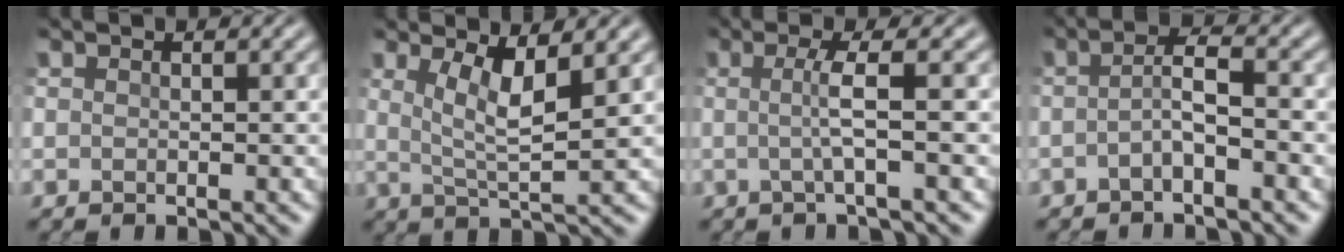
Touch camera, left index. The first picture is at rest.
{"total": 4.3, "force": [1.3, 1.0, 4.0], "torque": [-0.077, -0.010, 0.025]}
{"total": 2.7, "force": [-0.4, 0.4, 2.7], "torque": [-0.055, -0.002, -0.014]}
{"total": 2.3, "force": [-1.1, 0.4, 2.0], "torque": [-0.040, 0.006, -0.029]}